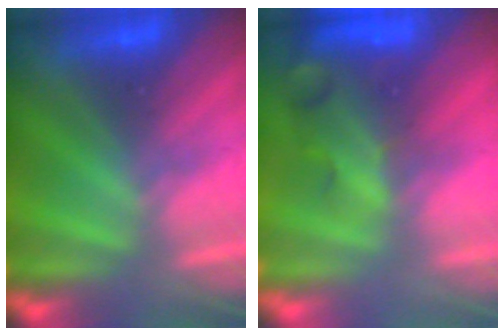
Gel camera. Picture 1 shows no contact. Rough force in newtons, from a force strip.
{"total": 10.4}